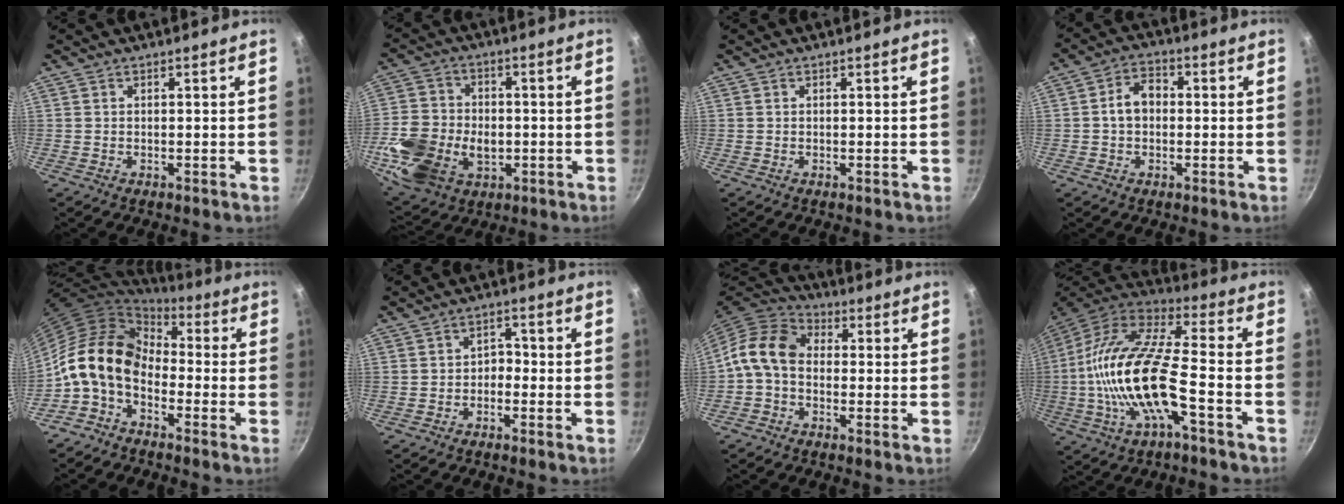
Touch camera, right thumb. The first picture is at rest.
{"total": 17.6, "force": [-3.5, 12.8, 11.5], "torque": [-0.219, 0.014, -0.056]}
{"total": 0.0}
{"total": 6.0, "force": [0.0, 4.5, 4.0], "torque": [-0.047, 0.021, -0.010]}
{"total": 11.8, "force": [-1.7, 8.1, 8.4], "torque": [-0.131, 0.034, -0.051]}
{"total": 2.7, "force": [-1.3, 2.0, 1.4], "torque": [-0.005, 0.019, -0.026]}
{"total": 9.4, "force": [-0.7, 7.0, 6.2], "torque": [-0.102, 0.033, -0.036]}
{"total": 21.5, "force": [-5.1, 7.8, 19.4], "torque": [-0.377, 0.035, -0.112]}